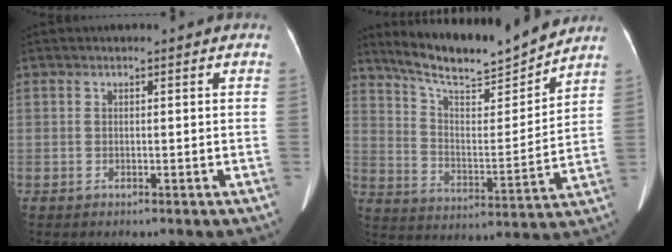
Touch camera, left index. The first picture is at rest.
{"total": 15.9, "force": [14.6, 1.0, 6.2], "torque": [-0.110, -0.009, 0.238]}